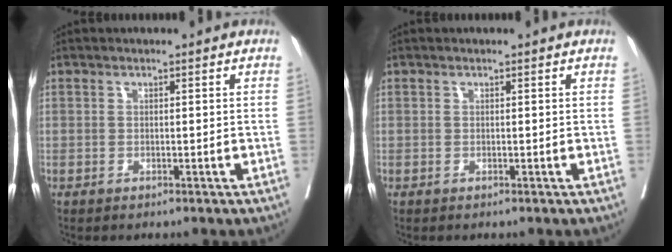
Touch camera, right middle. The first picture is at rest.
{"total": 0.0}